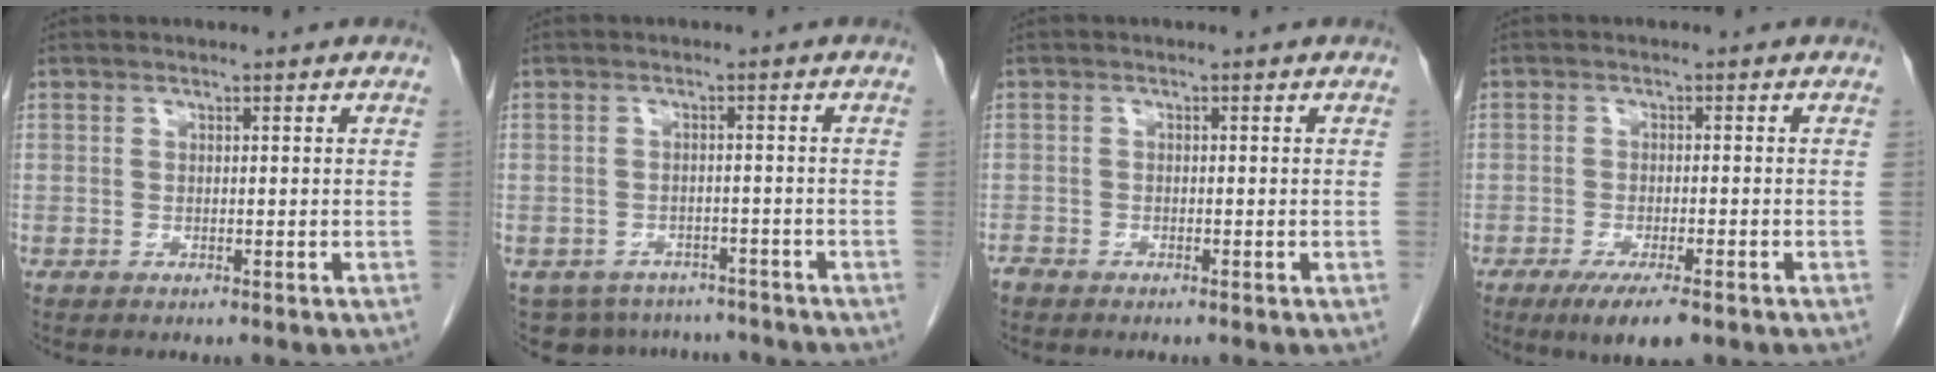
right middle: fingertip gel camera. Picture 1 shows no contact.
{"total": 9.0, "force": [-7.6, 4.5, 1.3], "torque": [-0.021, 0.007, -0.091]}
{"total": 1.0, "force": [-1.0, 0.3, 0.2], "torque": [-0.008, -0.001, -0.021]}
{"total": 6.4, "force": [-4.1, 1.4, 4.7], "torque": [-0.076, -0.013, -0.063]}